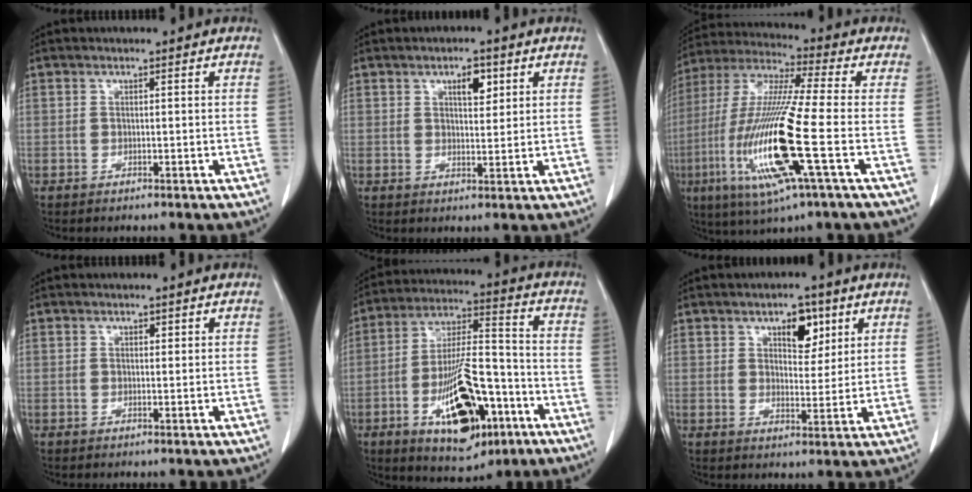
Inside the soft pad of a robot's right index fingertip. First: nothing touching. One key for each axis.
{"total": 3.8, "fx": 1.8, "fy": 1.5, "fz": 2.9, "tx": -0.046, "ty": -0.001, "tz": 0.030}
{"total": 18.7, "fx": -5.0, "fy": 0.5, "fz": 18.0, "tx": -0.386, "ty": -0.022, "tz": -0.099}
{"total": 0.6, "fx": 0.4, "fy": 0.3, "fz": 0.3, "tx": -0.002, "ty": -0.002, "tz": 0.005}
{"total": 17.7, "fx": -7.3, "fy": 6.3, "fz": 14.9, "tx": -0.263, "ty": 0.004, "tz": -0.107}
{"total": 5.6, "fx": 3.0, "fy": 2.8, "fz": 3.9, "tx": -0.055, "ty": 0.003, "tz": 0.046}